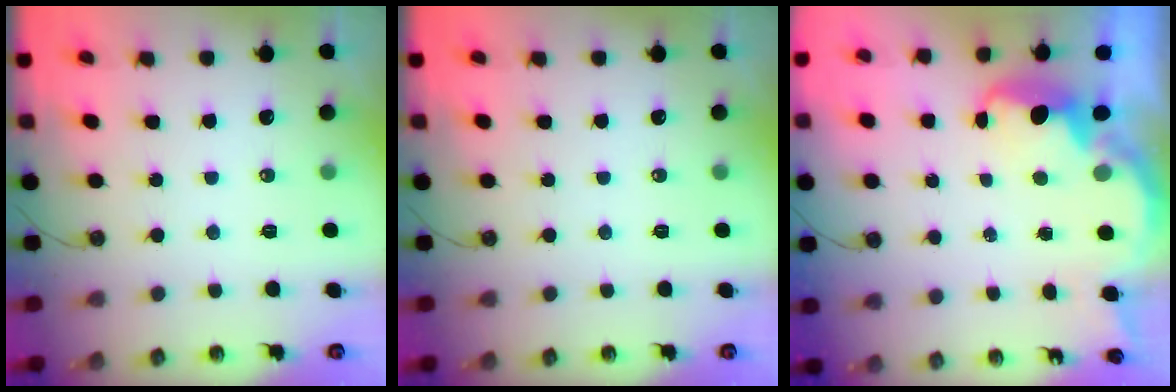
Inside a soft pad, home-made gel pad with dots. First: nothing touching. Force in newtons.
{"total": 0.0}
{"total": 3.8, "press": 3.7, "slide": 0.7}